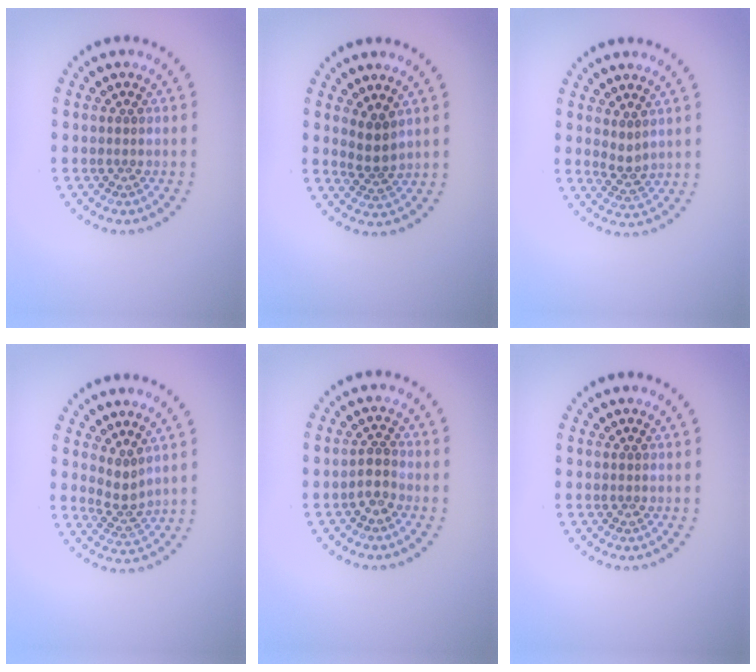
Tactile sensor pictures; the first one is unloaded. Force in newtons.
{"total": 2.3, "press": 1.8, "slide": 1.3}
{"total": 1.6, "press": 1.3, "slide": 1.0}
{"total": 2.2, "press": 1.5, "slide": 1.6}
{"total": 1.8, "press": 1.4, "slide": 1.1}
{"total": 0.0}